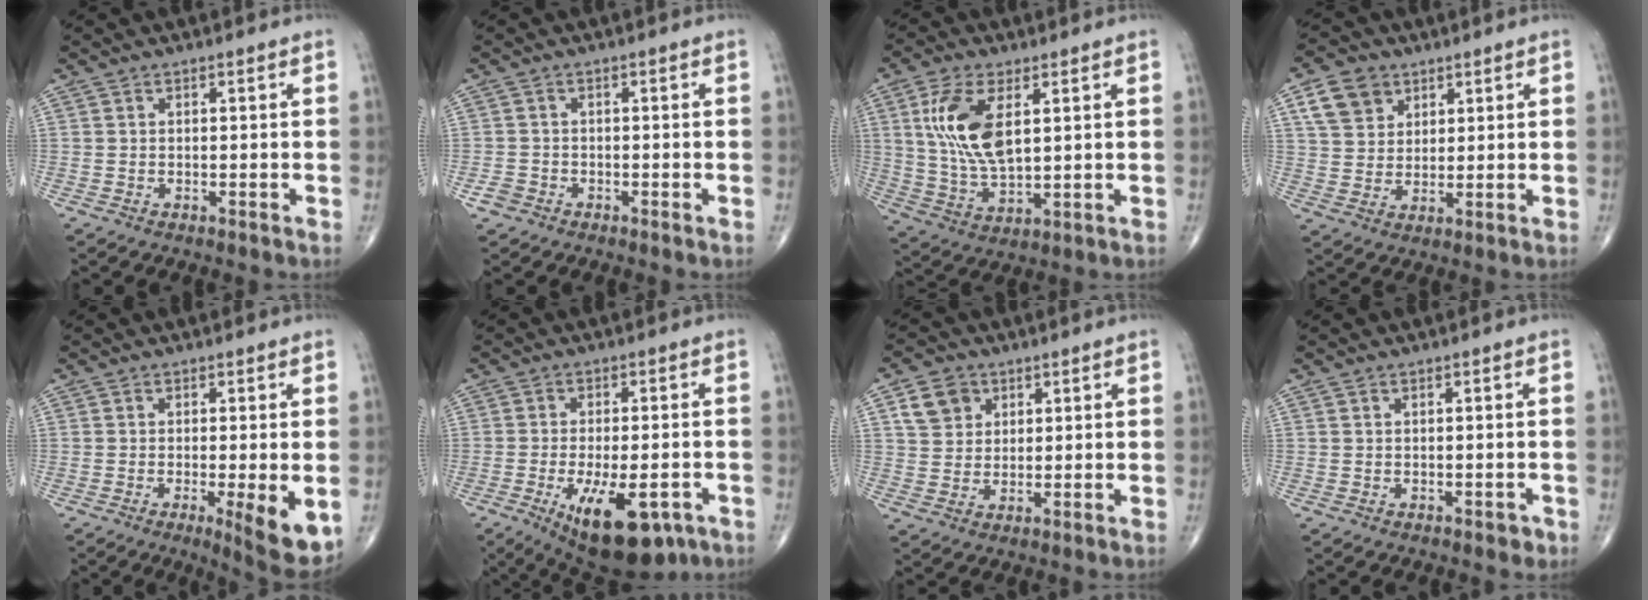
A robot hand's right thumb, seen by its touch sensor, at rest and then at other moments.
{"total": 2.1, "force": [-1.3, 1.6, 0.4], "torque": [-0.007, 0.005, -0.025]}
{"total": 13.0, "force": [3.8, 6.2, 10.8], "torque": [-0.217, -0.017, 0.081]}
{"total": 8.2, "force": [4.1, 6.3, 3.5], "torque": [-0.042, -0.011, 0.078]}
{"total": 8.5, "force": [-2.1, 1.8, 8.1], "torque": [-0.114, -0.024, -0.027]}
{"total": 15.3, "force": [-6.8, 6.6, 12.1], "torque": [-0.173, 0.002, -0.084]}
{"total": 6.6, "force": [2.8, 5.4, 2.5], "torque": [-0.023, -0.005, 0.052]}
{"total": 1.2, "force": [-0.4, 0.7, 0.9], "torque": [-0.008, 0.000, -0.003]}